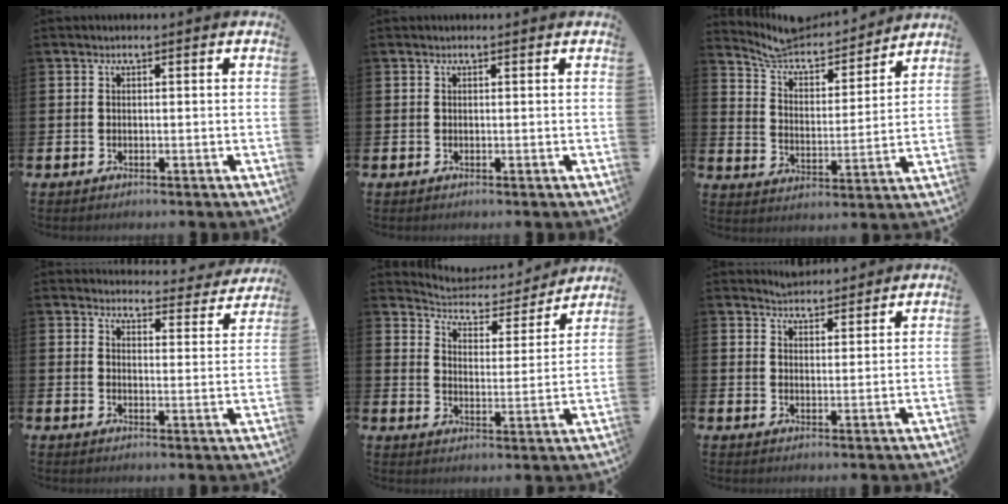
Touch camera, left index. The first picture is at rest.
{"total": 0.0}
{"total": 7.6, "force": [7.2, 2.1, 1.7], "torque": [-0.066, -0.061, 0.122]}
{"total": 3.7, "force": [3.6, 0.8, 0.3], "torque": [-0.003, -0.031, 0.057]}
{"total": 5.5, "force": [5.3, 1.5, 0.5], "torque": [-0.046, -0.046, 0.087]}
{"total": 3.7, "force": [3.7, 0.5, -0.4], "torque": [0.000, -0.020, 0.069]}